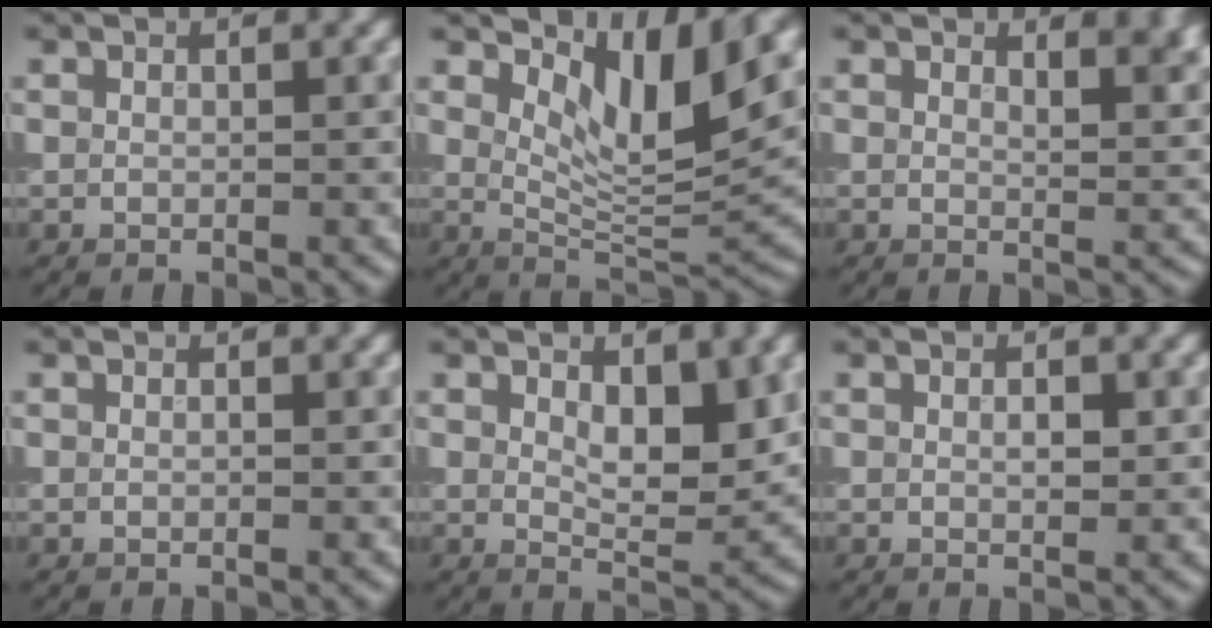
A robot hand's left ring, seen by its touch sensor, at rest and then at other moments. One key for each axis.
{"total": 7.9, "fx": 4.2, "fy": 3.1, "fz": 6.0, "tx": -0.093, "ty": -0.010, "tz": 0.069}
{"total": 3.1, "fx": 2.2, "fy": 1.2, "fz": 1.9, "tx": -0.008, "ty": 0.003, "tz": 0.026}
{"total": 0.0}
{"total": 3.9, "fx": 1.2, "fy": 1.6, "fz": 3.4, "tx": -0.054, "ty": -0.005, "tz": 0.022}
{"total": 0.8, "fx": 0.0, "fy": 0.3, "fz": 0.8, "tx": -0.014, "ty": -0.001, "tz": 0.000}